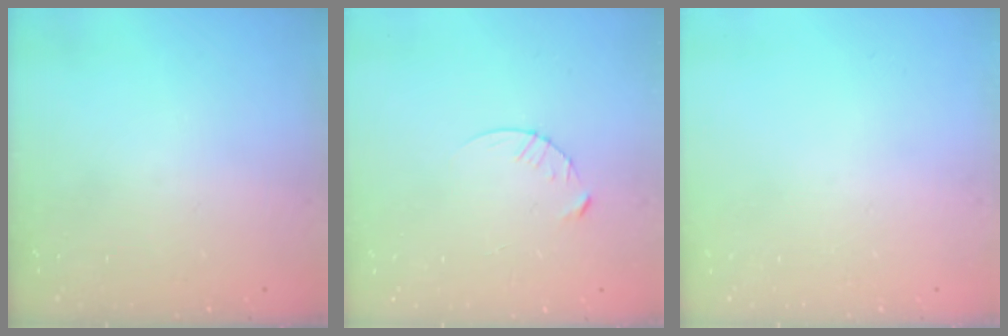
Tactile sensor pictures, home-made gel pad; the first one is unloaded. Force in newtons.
{"total": 3.6, "press": 3.6, "slide": 0.5}
{"total": 0.0}